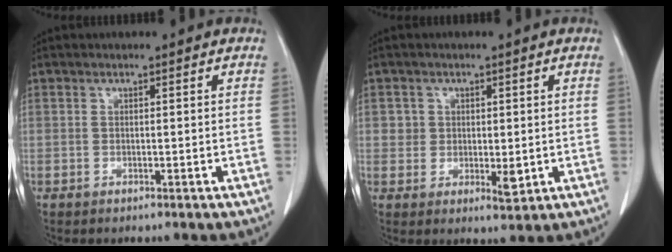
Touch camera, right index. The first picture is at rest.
{"total": 3.6, "force": [0.2, 2.8, 2.2], "torque": [-0.021, -0.004, 0.006]}